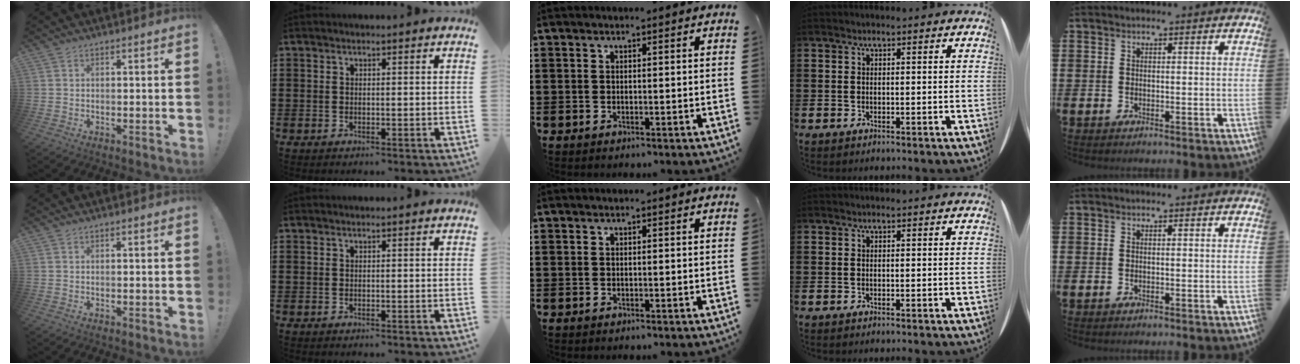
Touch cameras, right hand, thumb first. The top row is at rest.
{}